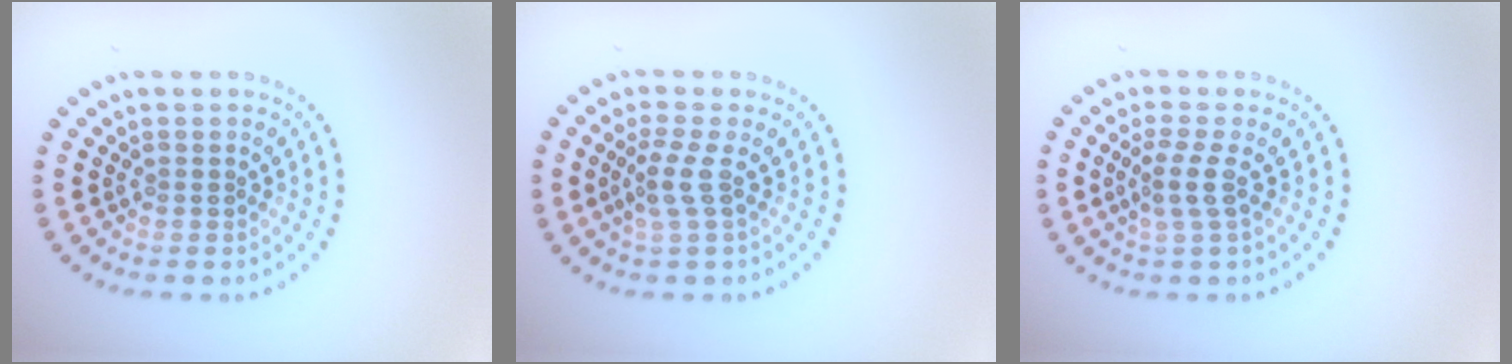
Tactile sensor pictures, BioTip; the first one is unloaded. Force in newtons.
{"total": 2.1, "press": 1.5, "slide": 1.5}
{"total": 2.2, "press": 1.7, "slide": 1.3}